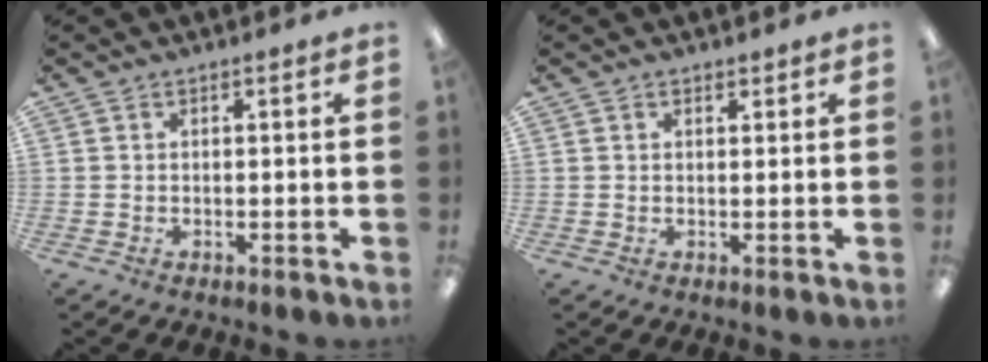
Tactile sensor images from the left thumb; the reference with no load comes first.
{"total": 0.9, "force": [0.7, 0.5, 0.3], "torque": [0.002, -0.002, 0.012]}